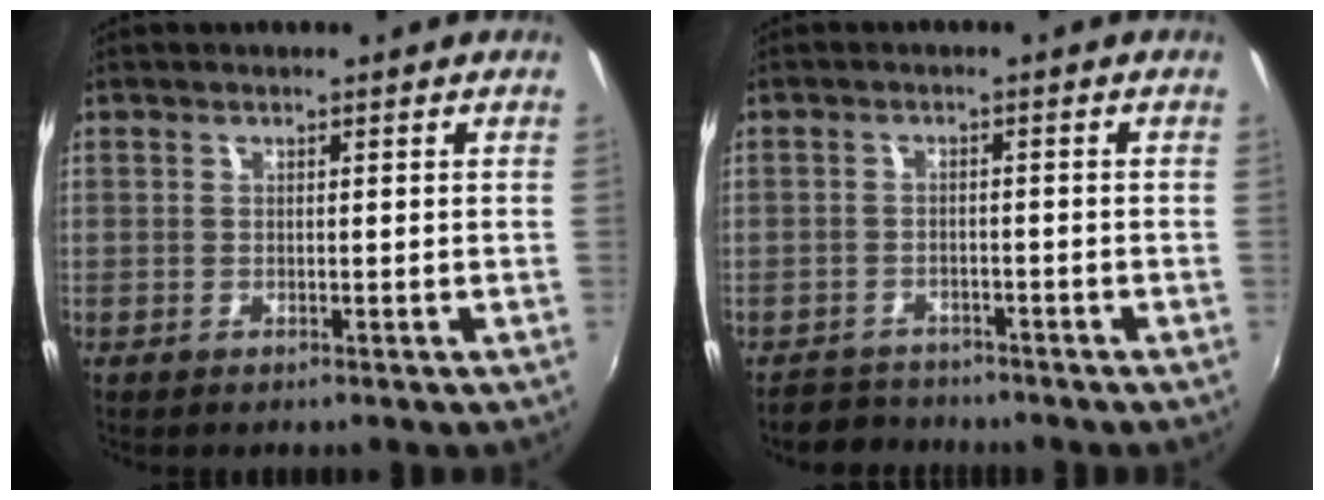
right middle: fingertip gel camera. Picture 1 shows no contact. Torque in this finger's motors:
{"motor_torque": [-0.13, -0.30, -0.39, -0.07]}